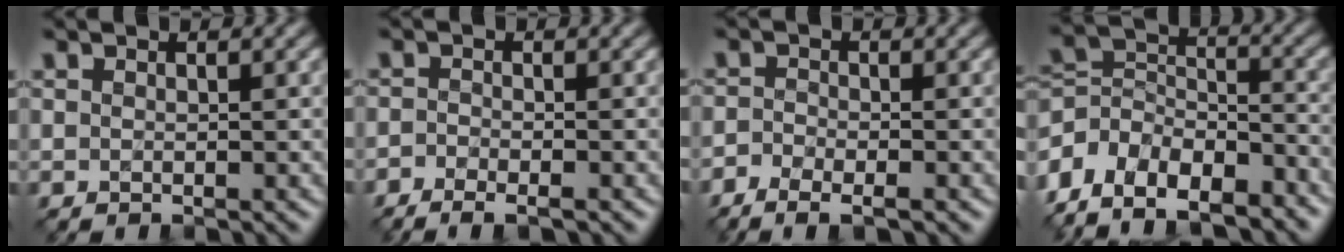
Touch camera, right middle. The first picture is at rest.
{"total": 2.8, "force": [-2.0, 1.0, 1.8], "torque": [-0.020, -0.005, -0.032]}
{"total": 3.6, "force": [-2.3, 1.5, 2.3], "torque": [-0.027, -0.010, -0.036]}
{"total": 10.3, "force": [-7.1, 5.7, 4.7], "torque": [-0.101, -0.002, -0.127]}